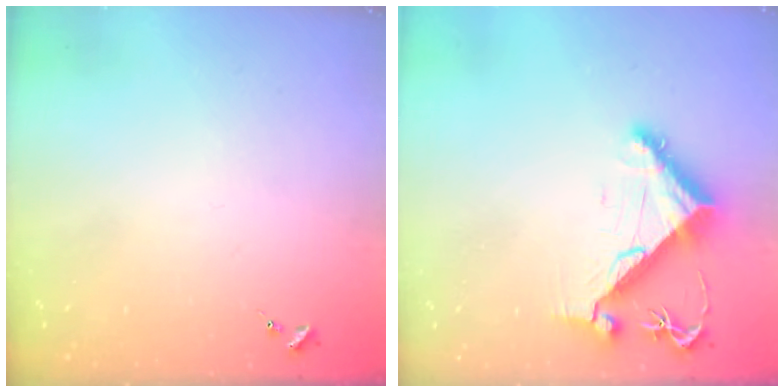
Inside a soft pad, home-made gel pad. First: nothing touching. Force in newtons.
{"total": 8.5, "press": 8.4, "slide": 1.4}